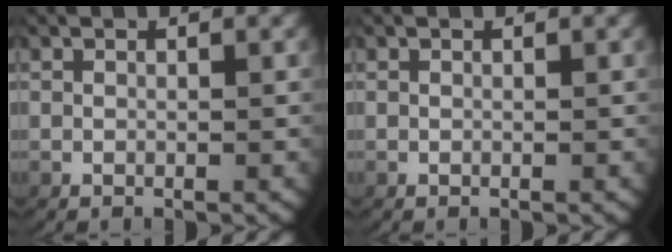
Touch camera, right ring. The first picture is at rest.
{"total": 0.0}